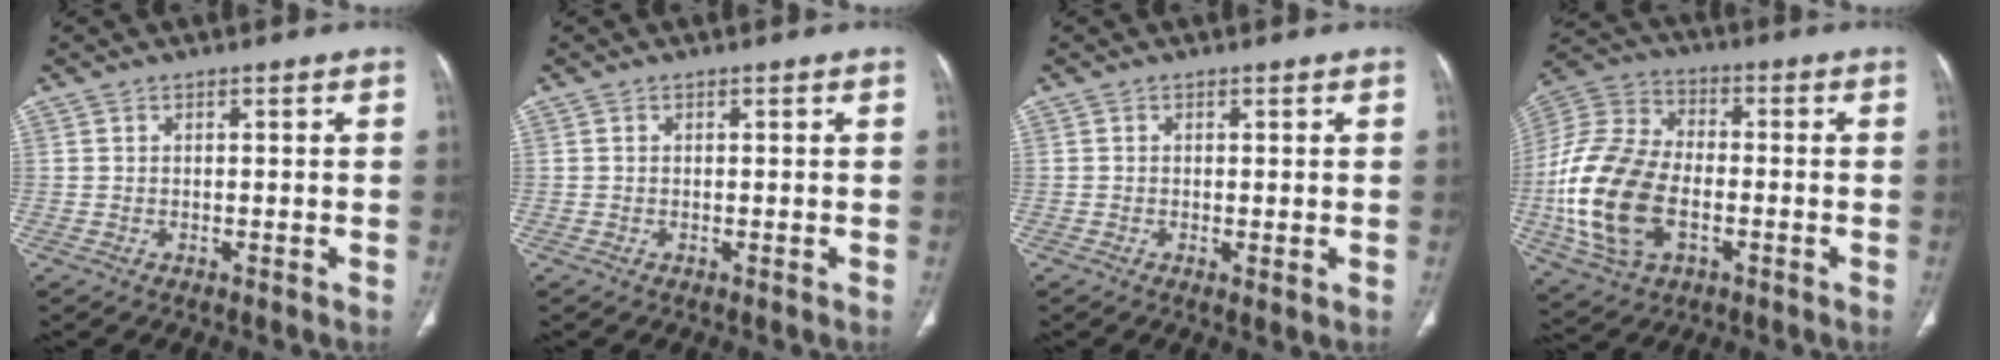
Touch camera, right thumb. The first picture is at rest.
{"total": 0.0}
{"total": 1.3, "force": [-0.2, 0.4, 1.2], "torque": [-0.024, -0.006, -0.003]}
{"total": 20.2, "force": [-4.1, 12.6, 15.3], "torque": [-0.319, 0.013, -0.074]}